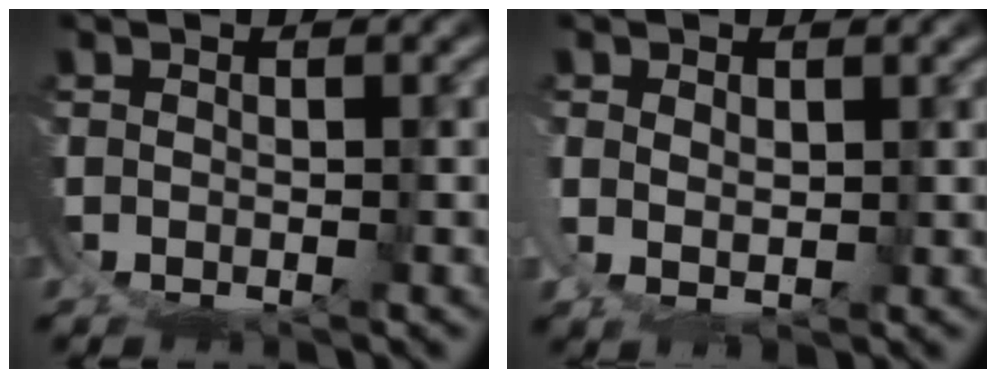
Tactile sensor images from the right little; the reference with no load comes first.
{"total": 2.4, "force": [0.9, 1.2, 1.9], "torque": [-0.041, -0.014, 0.027]}